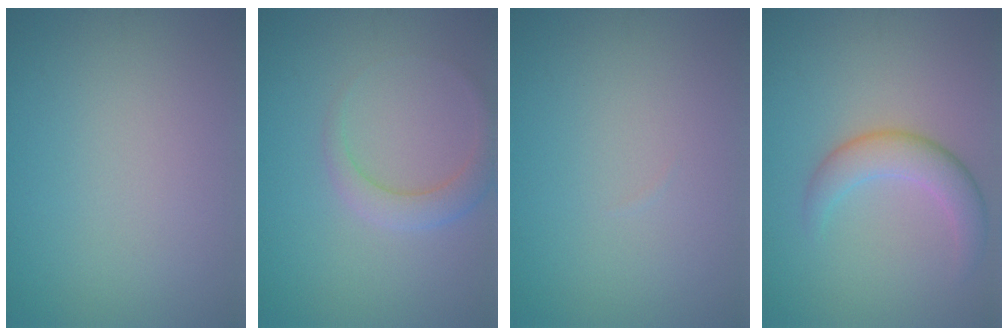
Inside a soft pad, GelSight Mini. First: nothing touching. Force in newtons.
{"total": 2.5, "press": 2.5, "slide": 0.1}
{"total": 0.0}
{"total": 3.6, "press": 3.6, "slide": 0.2}